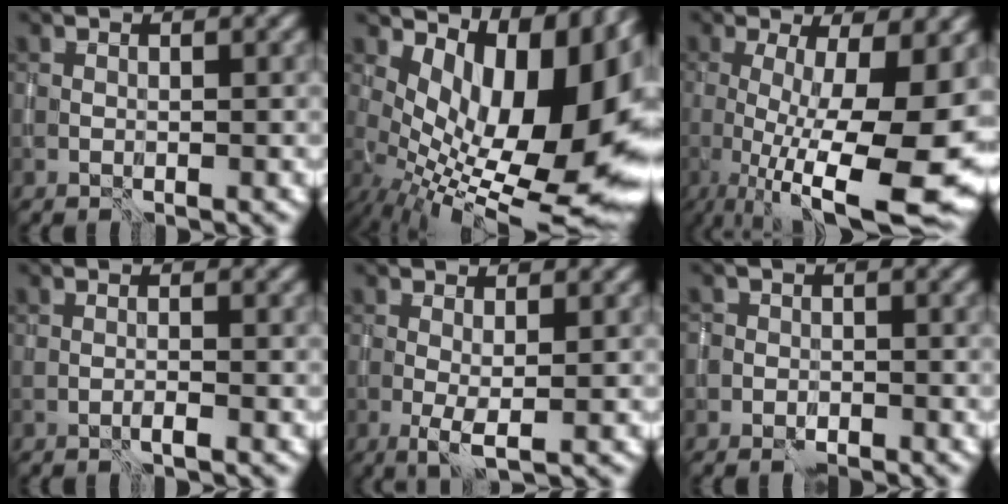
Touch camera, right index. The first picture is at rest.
{"total": 14.9, "force": [1.3, 7.3, 12.9], "torque": [-0.169, 0.007, 0.039]}
{"total": 14.0, "force": [-2.5, 4.3, 13.1], "torque": [-0.175, -0.009, -0.026]}
{"total": 0.8, "force": [-0.5, 0.1, 0.6], "torque": [-0.005, -0.001, -0.012]}
{"total": 1.9, "force": [-0.3, 0.3, 1.9], "torque": [-0.039, -0.006, -0.005]}
{"total": 1.7, "force": [-1.1, 1.2, -0.2], "torque": [0.015, 0.002, -0.025]}